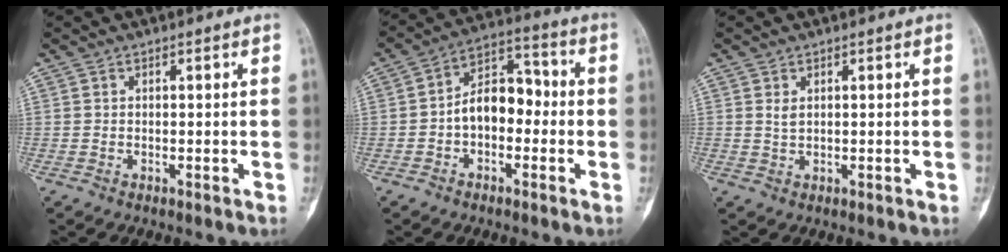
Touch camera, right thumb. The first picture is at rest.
{"total": 9.7, "force": [-1.5, 6.4, 7.2], "torque": [-0.090, 0.042, -0.040]}
{"total": 1.2, "force": [0.5, 0.6, 0.8], "torque": [-0.012, -0.001, 0.014]}